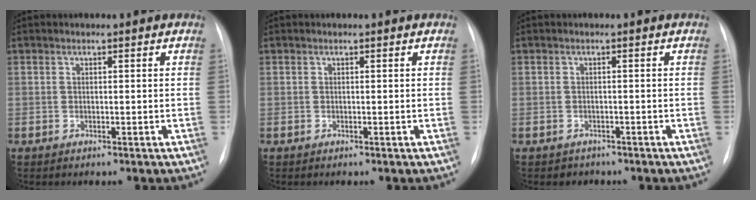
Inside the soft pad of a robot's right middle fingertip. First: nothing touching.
{"total": 0.0}
{"total": 1.7, "force": [-1.3, 1.1, -0.2], "torque": [-0.005, 0.004, -0.018]}